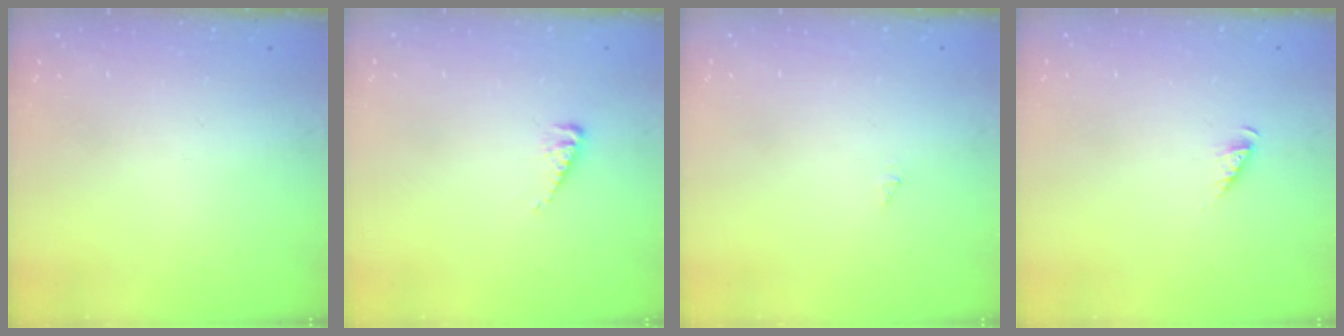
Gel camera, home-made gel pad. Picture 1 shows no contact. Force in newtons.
{"total": 3.7, "press": 3.6, "slide": 0.5}
{"total": 0.0}
{"total": 2.8, "press": 2.8, "slide": 0.4}